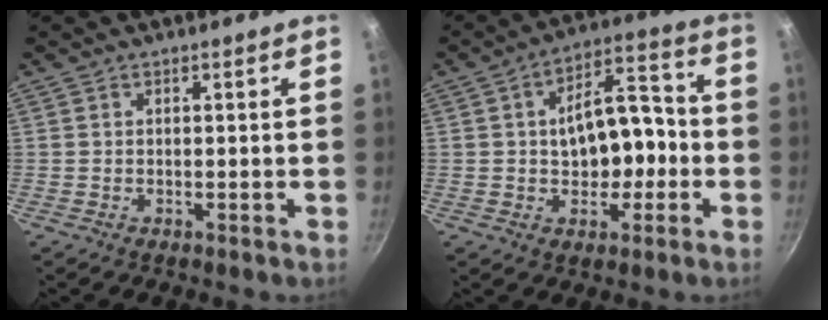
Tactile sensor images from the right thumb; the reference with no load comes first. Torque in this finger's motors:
{"motor_torque": [-0.93, 0.87, 0.28, 0.55, 0.07]}